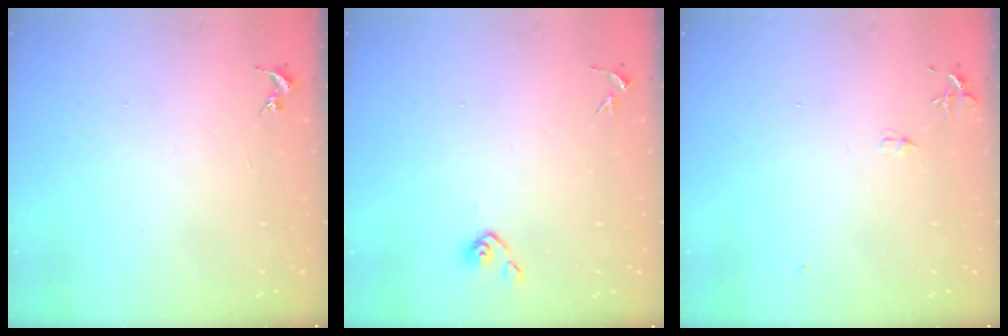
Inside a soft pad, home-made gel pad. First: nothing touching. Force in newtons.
{"total": 4.0, "press": 3.9, "slide": 1.0}
{"total": 6.2, "press": 6.1, "slide": 0.7}